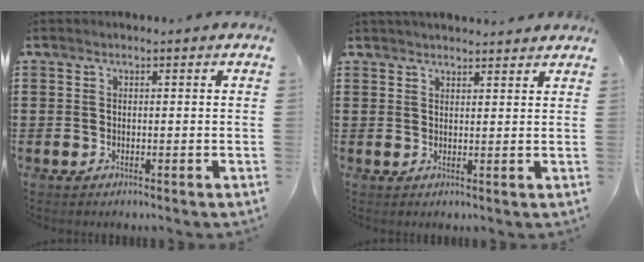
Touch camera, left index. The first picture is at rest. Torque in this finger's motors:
{"motor_torque": [1.39, -0.75, 0.27, 0.06]}